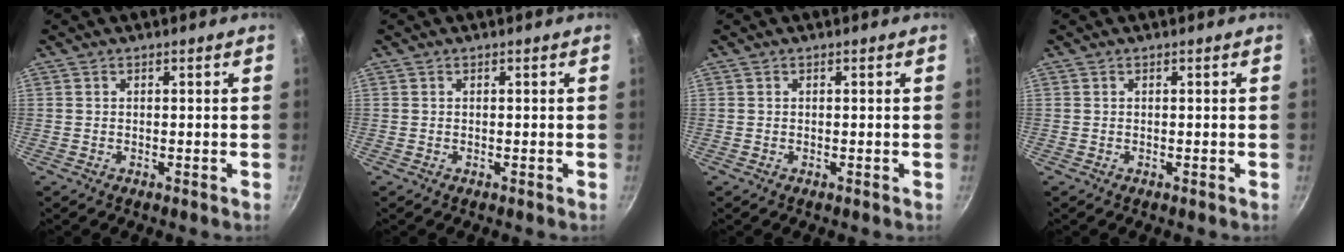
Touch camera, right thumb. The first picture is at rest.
{"total": 0.0}
{"total": 0.0}
{"total": 0.0}